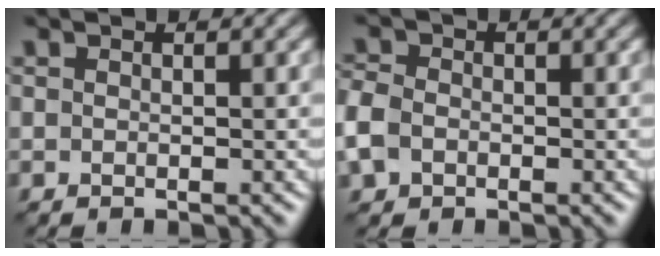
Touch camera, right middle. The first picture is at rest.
{"total": 3.5, "force": [-1.1, 2.7, 1.9], "torque": [-0.059, -0.001, -0.029]}